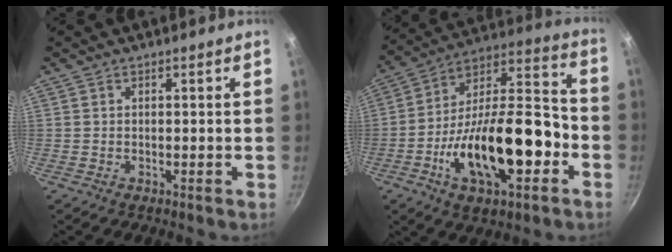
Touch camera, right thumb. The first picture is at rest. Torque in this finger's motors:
{"motor_torque": [2.48, 2.53, 1.84, -0.93, 0.22]}